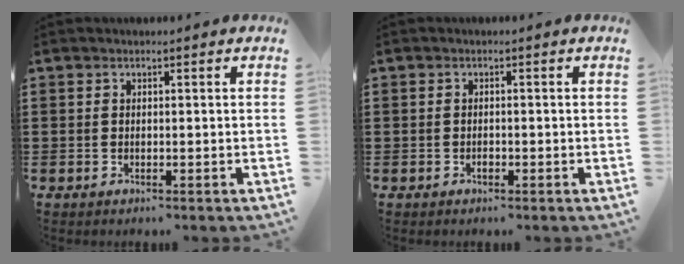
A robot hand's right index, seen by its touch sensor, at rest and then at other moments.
{"total": 0.8, "force": [-0.5, 0.5, 0.4], "torque": [-0.009, -0.001, -0.008]}